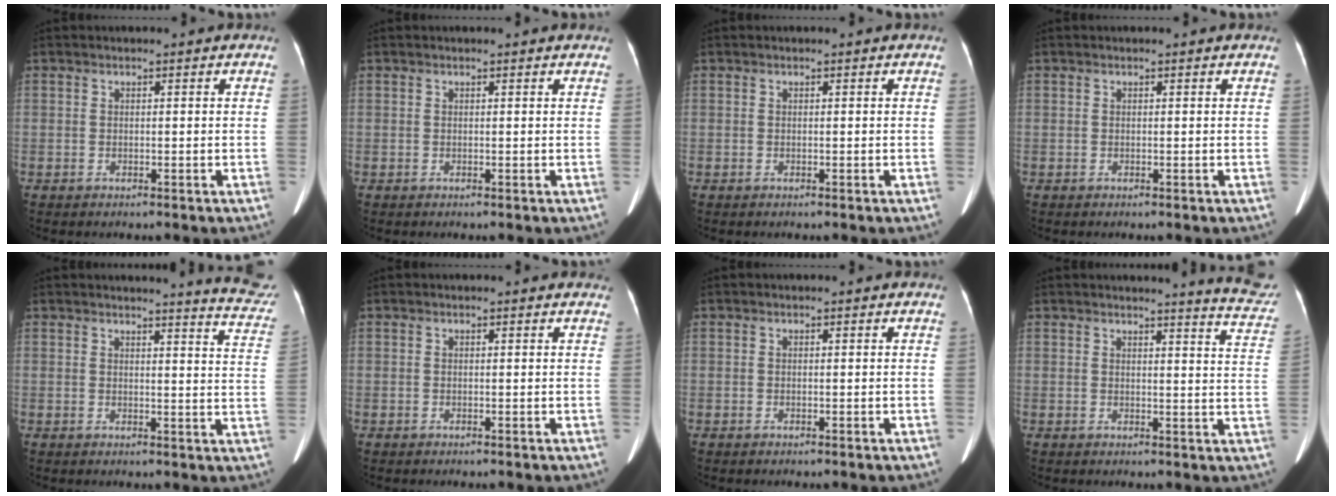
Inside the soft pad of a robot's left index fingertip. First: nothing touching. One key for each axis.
{"total": 0.9, "fx": 0.9, "fy": 0.0, "fz": 0.2, "tx": -0.009, "ty": 0.002, "tz": 0.006}
{"total": 0.0}
{"total": 0.0}
{"total": 10.2, "fx": 10.1, "fy": -0.2, "fz": 1.8, "tx": -0.004, "ty": -0.081, "tz": 0.081}
{"total": 0.8, "fx": 0.8, "fy": 0.3, "fz": 0.1, "tx": -0.009, "ty": -0.002, "tz": -0.001}
{"total": 0.0}
{"total": 9.4, "fx": 9.2, "fy": -0.2, "fz": 1.7, "tx": -0.005, "ty": -0.069, "tz": 0.074}